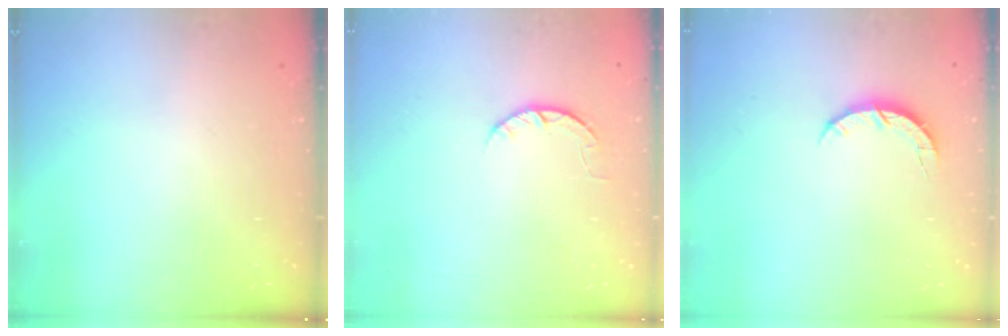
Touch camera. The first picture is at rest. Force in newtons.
{"total": 4.5, "press": 4.5, "slide": 0.7}
{"total": 4.4, "press": 4.4, "slide": 0.5}